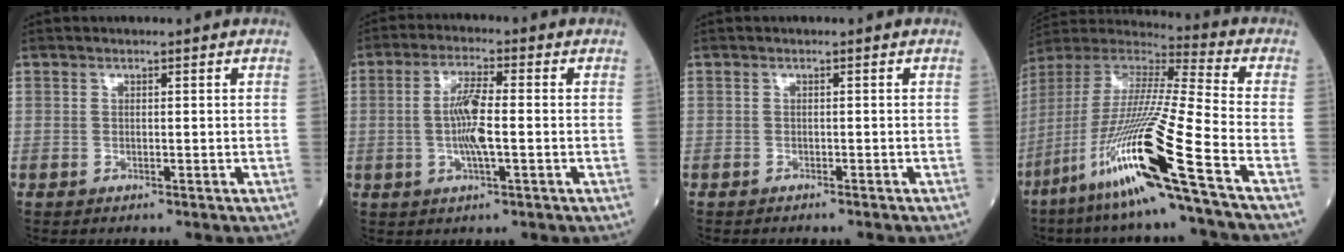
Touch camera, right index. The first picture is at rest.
{"total": 6.6, "force": [-0.5, 0.8, 6.6], "torque": [-0.131, 0.000, -0.014]}
{"total": 0.6, "force": [-0.5, 0.0, 0.0], "torque": [0.004, 0.000, -0.011]}
{"total": 22.0, "force": [-10.8, -1.1, 19.1], "torque": [-0.410, -0.052, -0.217]}